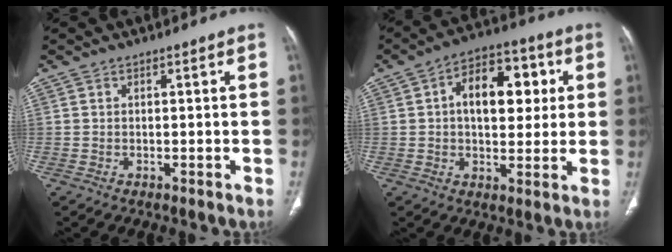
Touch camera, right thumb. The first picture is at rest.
{"total": 13.8, "force": [2.7, 8.3, 10.7], "torque": [-0.123, 0.016, 0.036]}